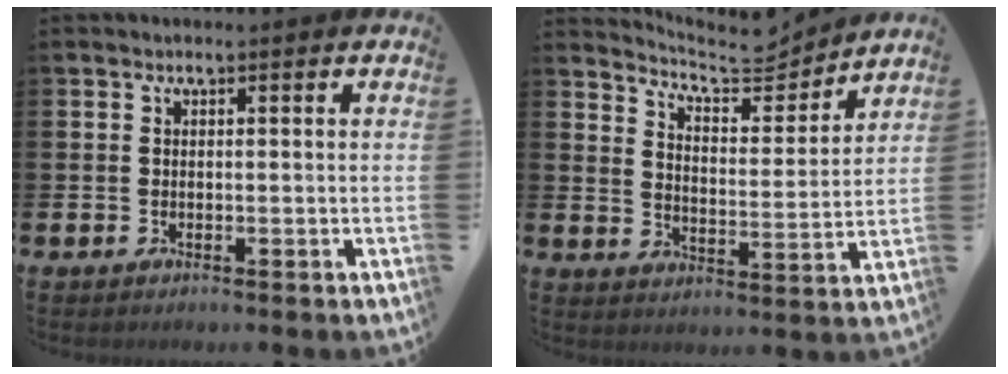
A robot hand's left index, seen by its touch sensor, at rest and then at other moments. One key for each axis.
{"total": 6.5, "fx": 6.3, "fy": 1.4, "fz": 1.1, "tx": -0.037, "ty": -0.051, "tz": 0.106}